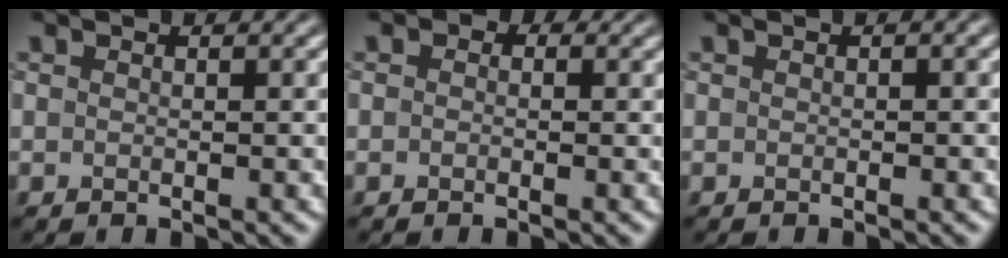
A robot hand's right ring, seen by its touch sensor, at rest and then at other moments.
{"total": 0.9, "force": [0.0, 0.8, 0.5], "torque": [-0.008, -0.004, -0.008]}
{"total": 0.6, "force": [0.0, 0.1, 0.6], "torque": [-0.008, 0.003, 0.001]}